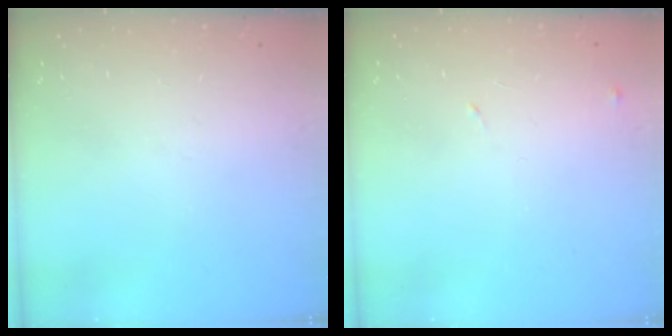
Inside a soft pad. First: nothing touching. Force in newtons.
{"total": 8.1, "press": 8.1, "slide": 0.6}